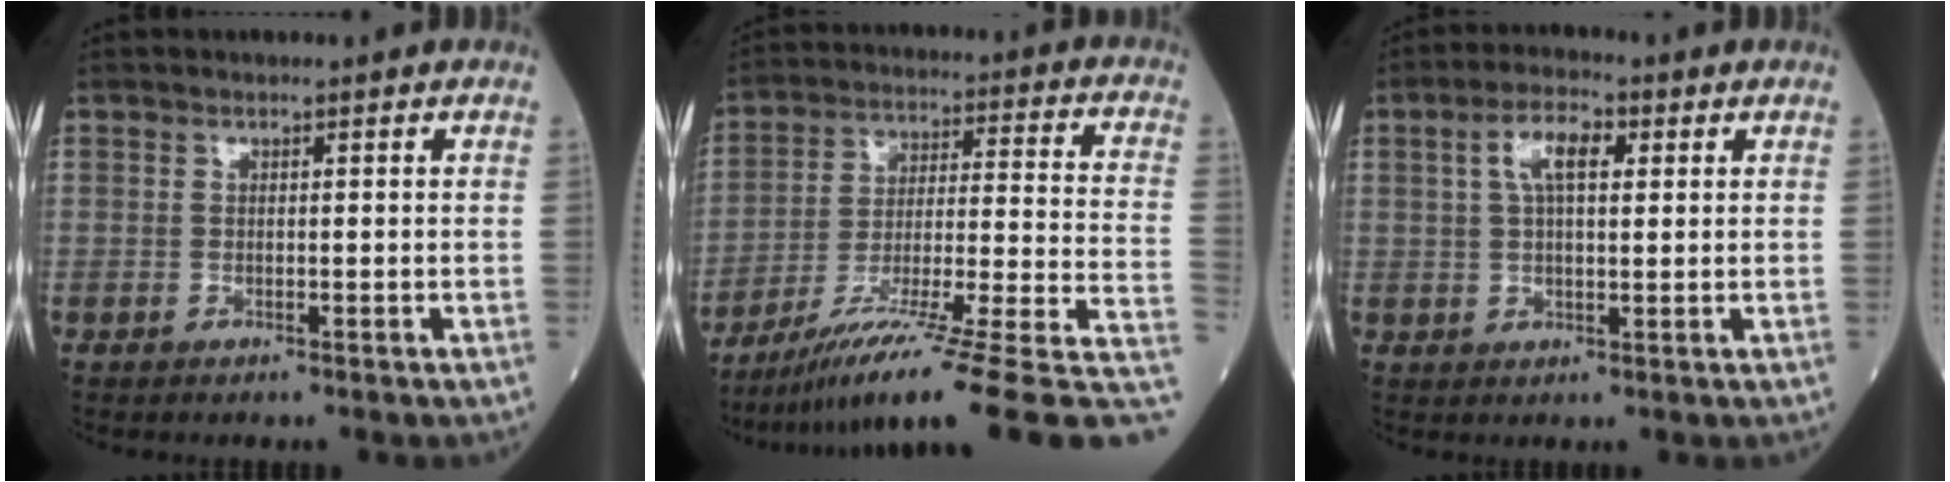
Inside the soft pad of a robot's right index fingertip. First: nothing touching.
{"total": 22.6, "force": [-16.0, 0.2, 15.9], "torque": [-0.178, 0.007, -0.256]}
{"total": 6.3, "force": [2.1, 2.3, 5.4], "torque": [-0.109, 0.014, 0.040]}